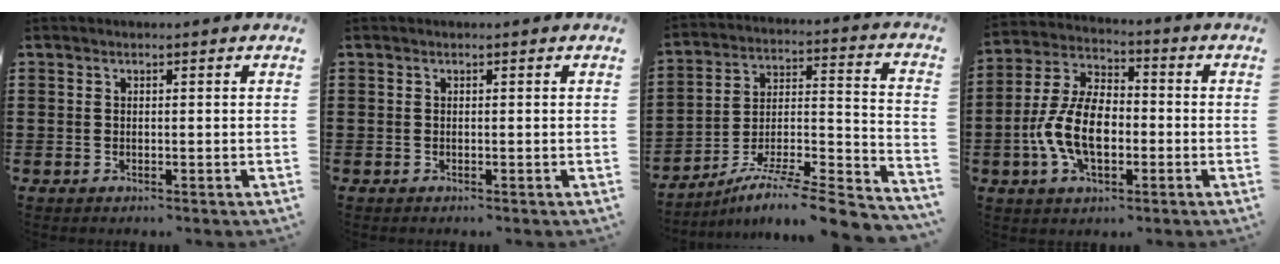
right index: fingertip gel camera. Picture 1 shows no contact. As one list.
[{"total": 0.0}, {"total": 7.7, "force": [-6.5, 0.3, 4.1], "torque": [-0.066, -0.008, -0.132]}, {"total": 10.1, "force": [-2.4, 5.8, 8.0], "torque": [-0.194, 0.000, -0.052]}]